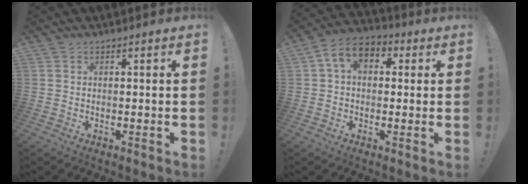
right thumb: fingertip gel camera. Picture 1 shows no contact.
{"total": 8.8, "force": [2.4, 5.9, 6.1], "torque": [-0.107, 0.009, 0.050]}